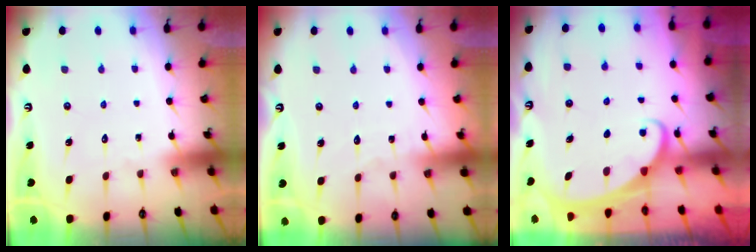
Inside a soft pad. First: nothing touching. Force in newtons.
{"total": 2.6, "press": 2.6, "slide": 0.3}
{"total": 1.9, "press": 1.9, "slide": 0.1}